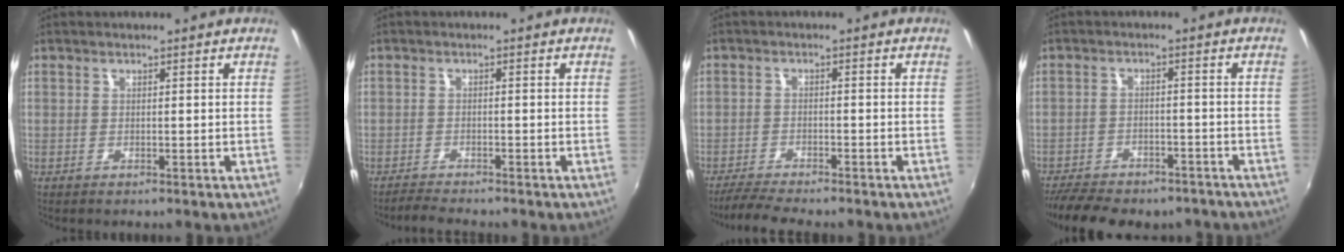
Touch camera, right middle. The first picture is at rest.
{"total": 2.4, "force": [-2.4, 0.2, 0.3], "torque": [-0.020, -0.004, -0.046]}
{"total": 5.3, "force": [-4.8, 0.5, 2.0], "torque": [-0.062, -0.008, -0.086]}
{"total": 15.7, "force": [-12.8, 5.9, 6.9], "torque": [-0.156, -0.020, -0.178]}